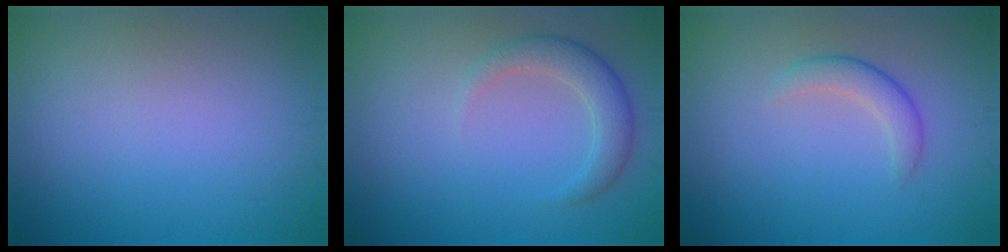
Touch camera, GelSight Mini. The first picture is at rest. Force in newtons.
{"total": 2.8, "press": 2.8, "slide": 0.2}
{"total": 2.1, "press": 2.1, "slide": 0.0}